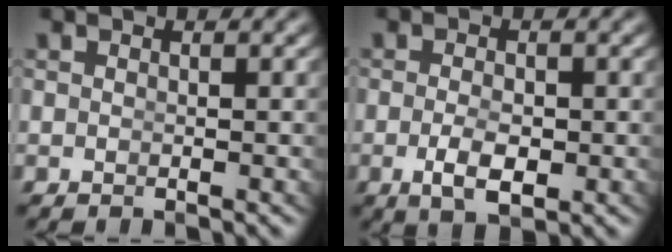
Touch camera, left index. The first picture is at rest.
{"total": 3.4, "force": [-1.3, 1.4, 2.8], "torque": [-0.055, -0.024, -0.010]}